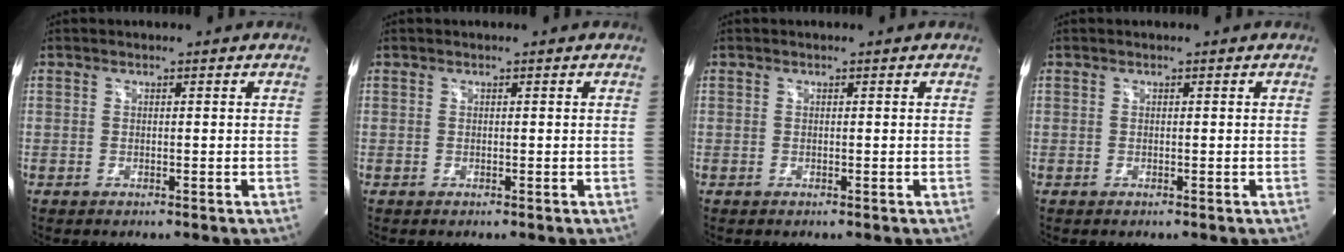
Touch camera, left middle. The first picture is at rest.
{"total": 0.0}
{"total": 0.0}
{"total": 0.0}